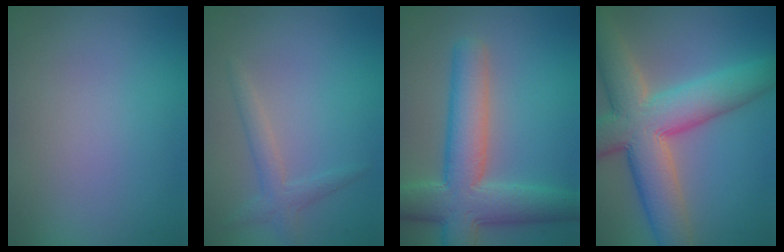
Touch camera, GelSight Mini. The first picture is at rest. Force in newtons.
{"total": 1.9, "press": 1.9, "slide": 0.0}
{"total": 8.0, "press": 8.0, "slide": 0.2}
{"total": 10.5, "press": 10.5, "slide": 0.8}